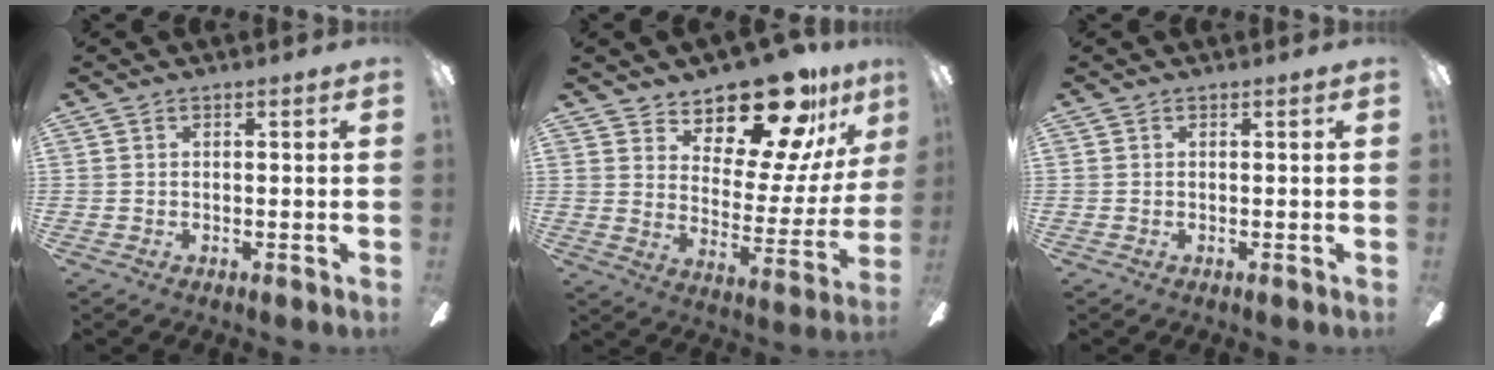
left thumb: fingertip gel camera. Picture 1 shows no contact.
{"total": 18.9, "force": [15.3, 6.9, 8.8], "torque": [-0.132, -0.121, 0.260]}
{"total": 0.0}